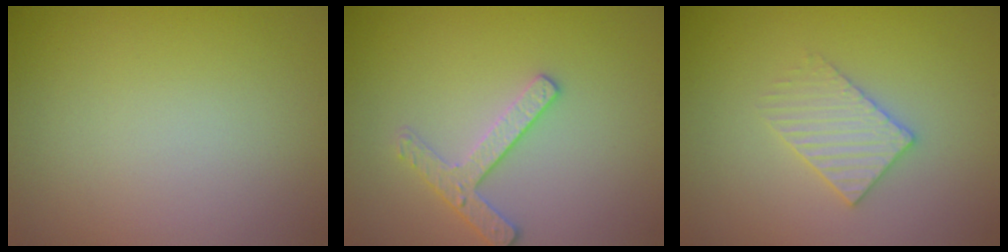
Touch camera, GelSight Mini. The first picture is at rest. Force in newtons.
{"total": 2.4, "press": 2.3, "slide": 0.5}
{"total": 2.7, "press": 2.7, "slide": 0.5}